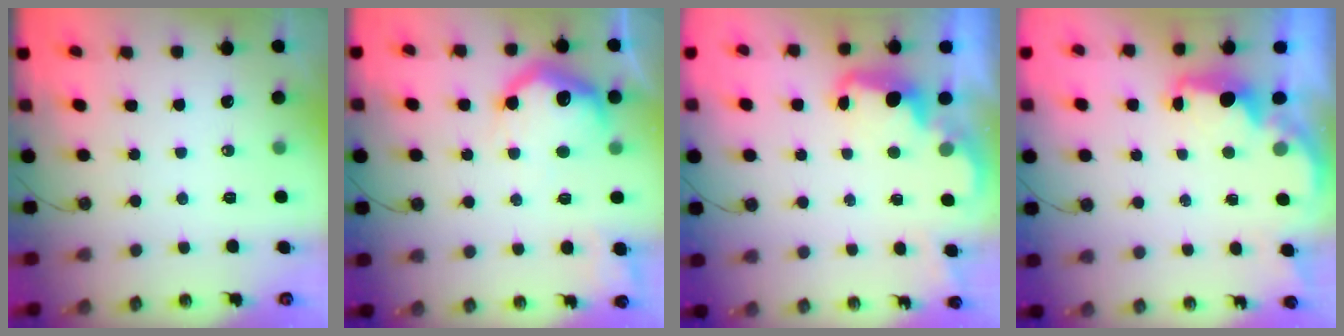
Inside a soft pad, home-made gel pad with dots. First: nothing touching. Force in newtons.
{"total": 16.8, "press": 16.7, "slide": 1.2}
{"total": 2.7, "press": 2.6, "slide": 0.7}
{"total": 2.2, "press": 2.1, "slide": 0.7}